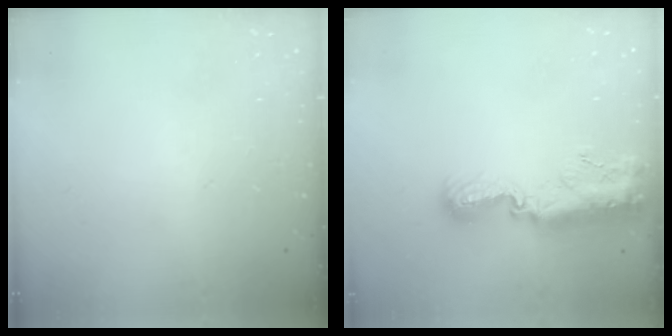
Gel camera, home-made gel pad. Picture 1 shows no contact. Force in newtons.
{"total": 12.1, "press": 12.0, "slide": 0.9}